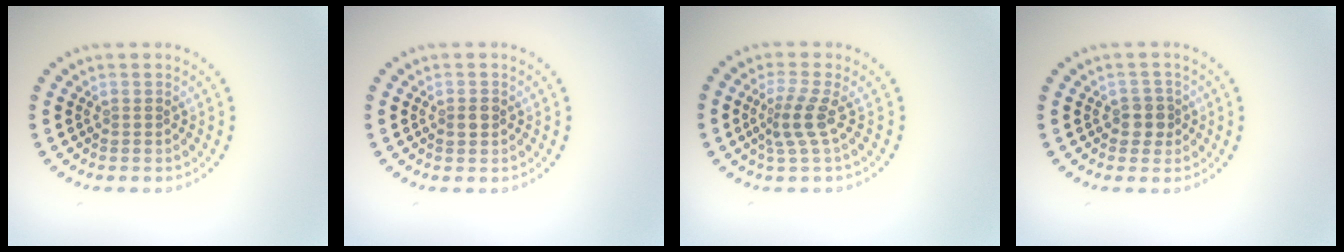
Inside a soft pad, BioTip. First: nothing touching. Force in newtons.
{"total": 1.3, "press": 1.3, "slide": 0.0}
{"total": 2.6, "press": 1.8, "slide": 1.9}
{"total": 1.8, "press": 1.6, "slide": 0.9}